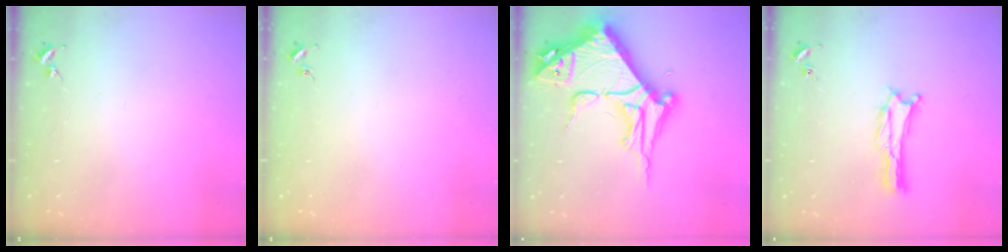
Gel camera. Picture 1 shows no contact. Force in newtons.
{"total": 0.0}
{"total": 10.6, "press": 10.6, "slide": 1.1}
{"total": 0.0}